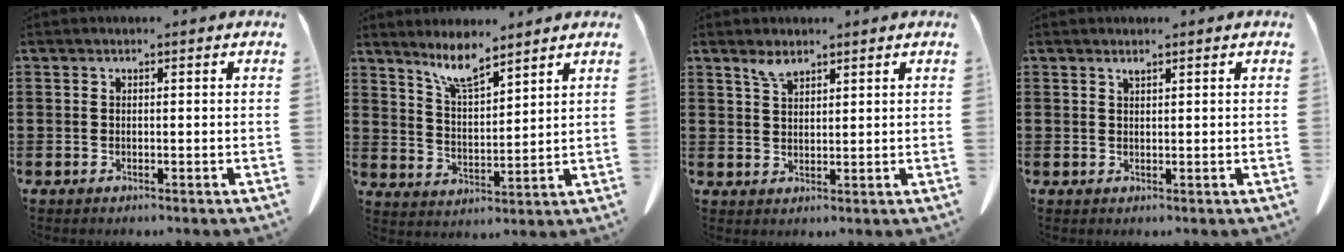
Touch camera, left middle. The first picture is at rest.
{"total": 6.7, "force": [5.8, 0.8, 3.3], "torque": [-0.082, -0.022, 0.105]}
{"total": 2.6, "force": [2.2, 0.8, 1.1], "torque": [-0.028, 0.000, 0.043]}
{"total": 0.9, "force": [0.8, 0.0, 0.5], "torque": [-0.012, -0.005, 0.018]}